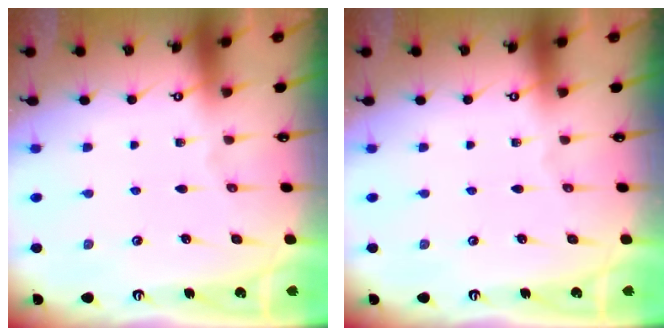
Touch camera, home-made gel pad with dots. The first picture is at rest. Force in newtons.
{"total": 0.0}